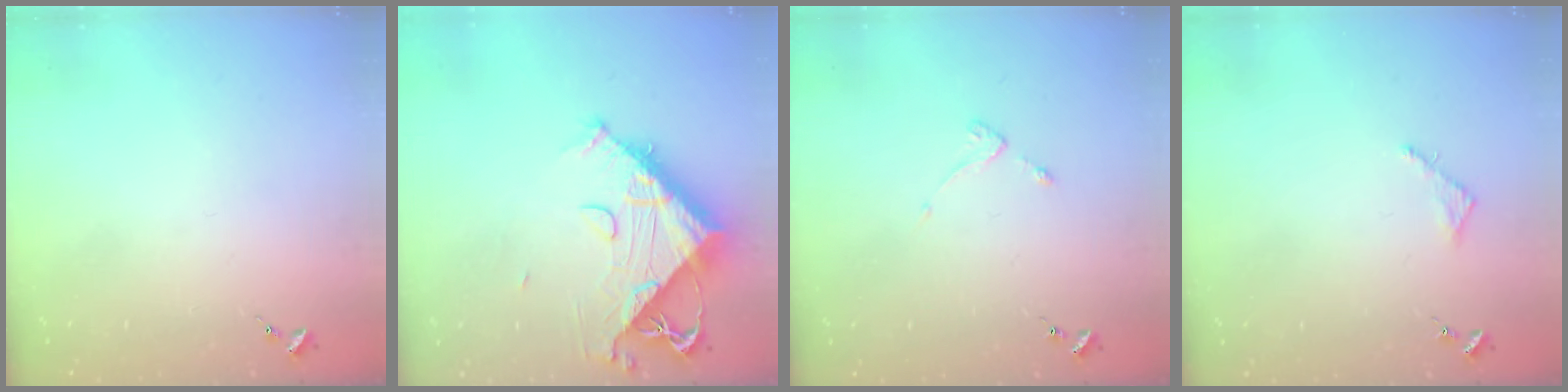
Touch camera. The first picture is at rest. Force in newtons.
{"total": 13.1, "press": 13.0, "slide": 1.5}
{"total": 2.7, "press": 2.6, "slide": 0.5}
{"total": 2.5, "press": 2.5, "slide": 0.2}